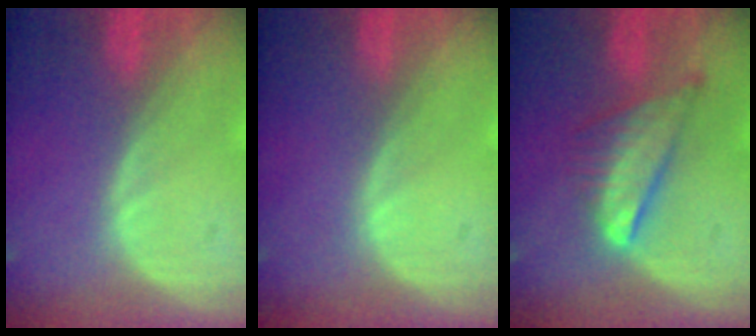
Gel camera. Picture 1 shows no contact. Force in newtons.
{"total": 0.0}
{"total": 7.6, "press": 6.5, "slide": 3.9}